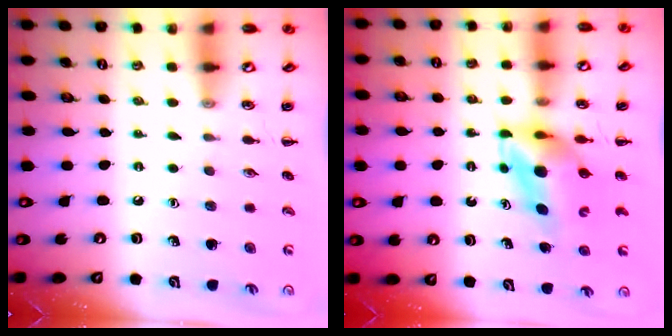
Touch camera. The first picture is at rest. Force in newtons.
{"total": 5.6, "press": 5.4, "slide": 1.3}